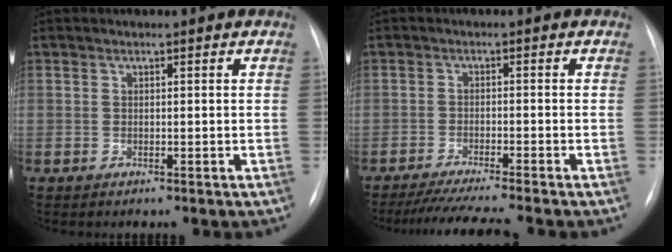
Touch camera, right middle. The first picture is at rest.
{"total": 8.8, "force": [-7.6, -1.0, 4.2], "torque": [-0.057, -0.023, -0.120]}